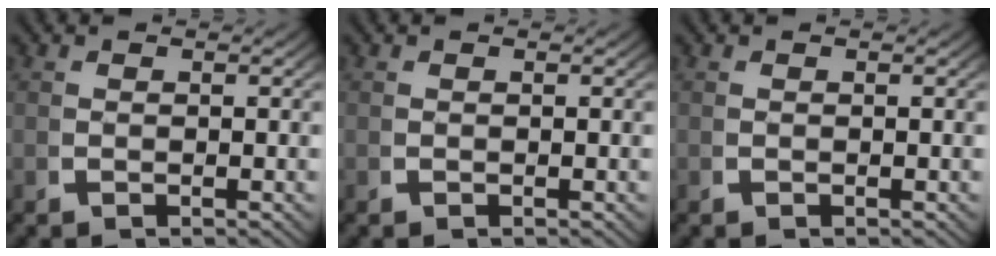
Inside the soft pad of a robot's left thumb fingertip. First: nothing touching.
{"total": 0.0}
{"total": 0.0}